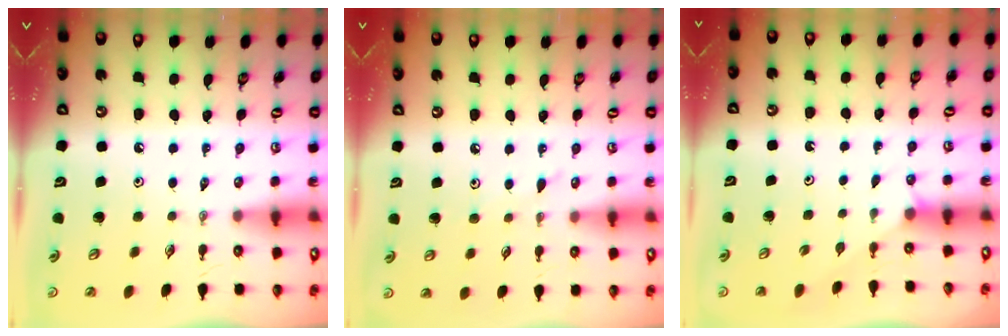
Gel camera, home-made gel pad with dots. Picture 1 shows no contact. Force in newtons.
{"total": 2.7, "press": 2.7, "slide": 0.5}
{"total": 3.9, "press": 3.9, "slide": 0.4}